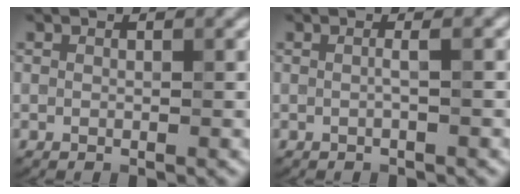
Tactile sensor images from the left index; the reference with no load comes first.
{"total": 1.1, "force": [-0.1, 0.0, 1.1], "torque": [-0.019, 0.000, -0.008]}